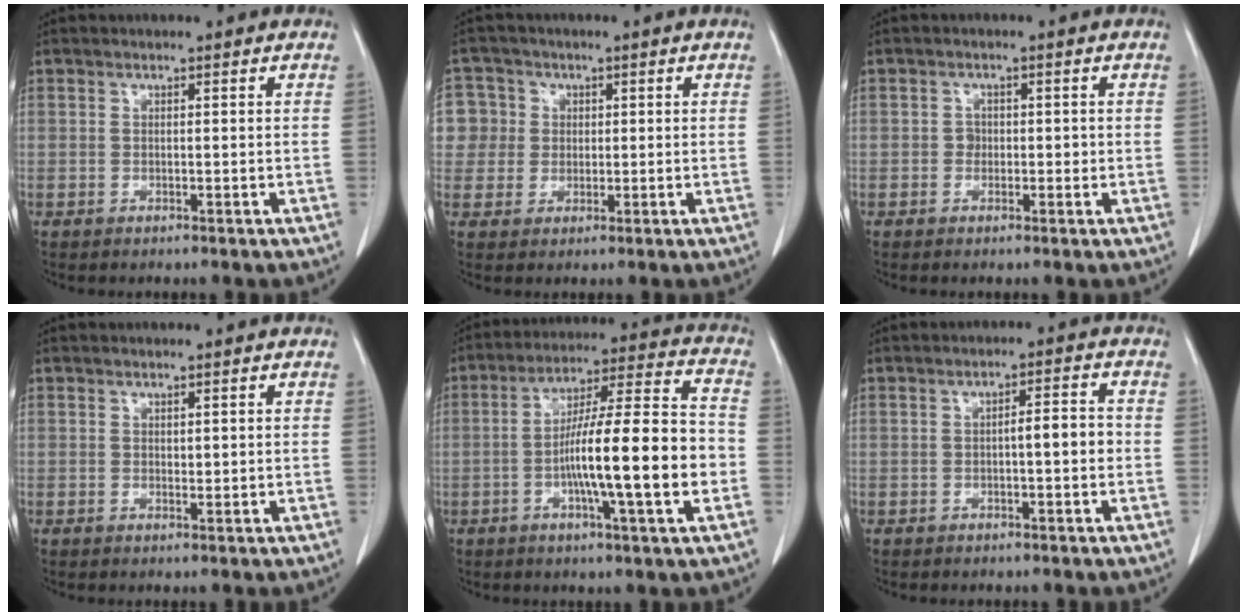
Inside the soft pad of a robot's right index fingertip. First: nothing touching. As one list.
[{"total": 7.1, "force": [1.4, 7.0, 0.3], "torque": [-0.006, 0.029, 0.031]}, {"total": 1.6, "force": [-0.1, 1.4, 0.7], "torque": [-0.003, 0.008, 0.000]}, {"total": 0.7, "force": [0.3, 0.4, 0.5], "torque": [-0.007, -0.003, 0.005]}, {"total": 16.9, "force": [-3.4, 0.9, 16.5], "torque": [-0.266, 0.012, -0.056]}, {"total": 3.7, "force": [-0.5, 0.7, 3.6], "torque": [-0.056, 0.009, -0.009]}]